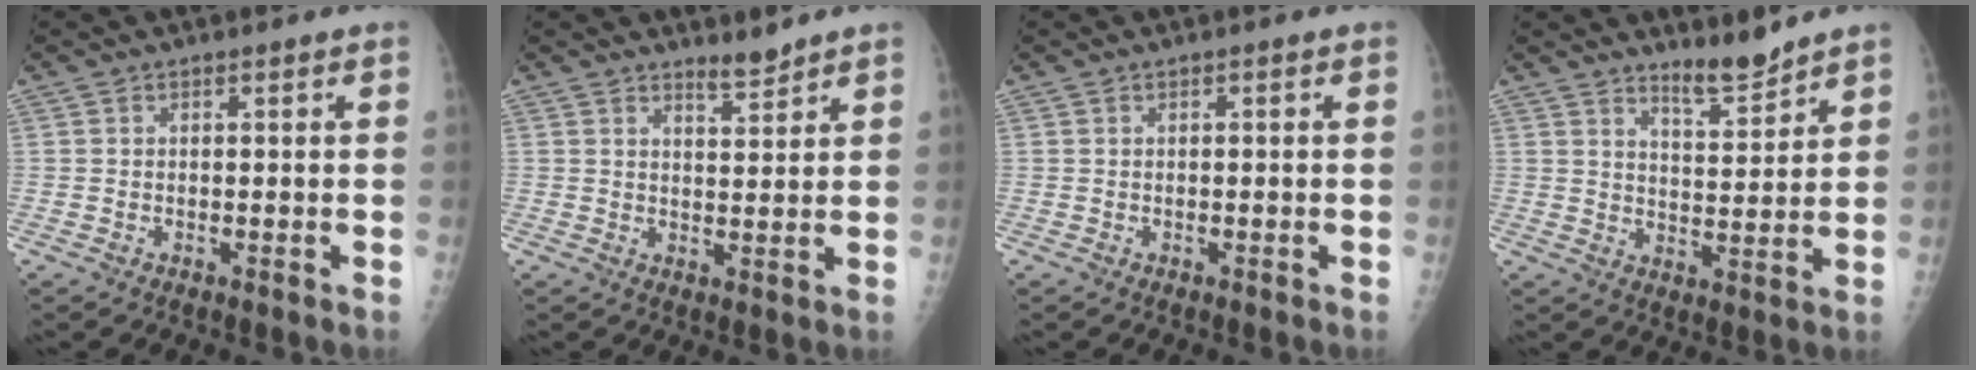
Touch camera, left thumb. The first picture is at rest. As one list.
[{"total": 2.6, "force": [2.6, 0.2, 0.5], "torque": [0.003, -0.029, 0.045]}, {"total": 0.0}, {"total": 5.4, "force": [4.9, 0.6, 2.0], "torque": [-0.021, -0.052, 0.086]}]